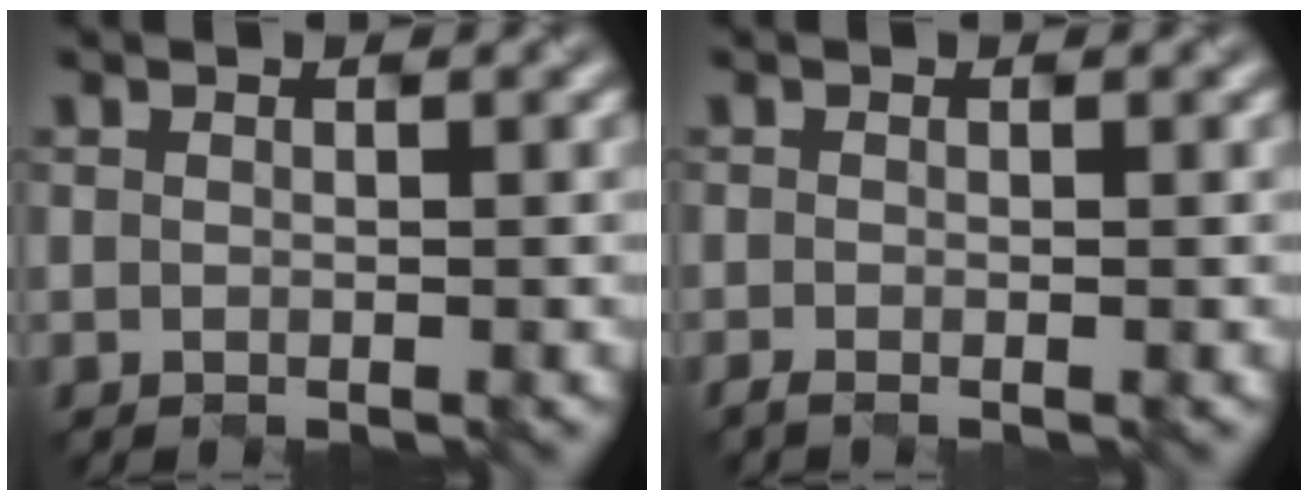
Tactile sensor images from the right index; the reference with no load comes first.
{"total": 0.5, "force": [-0.4, -0.1, 0.4], "torque": [-0.007, 0.006, -0.006]}